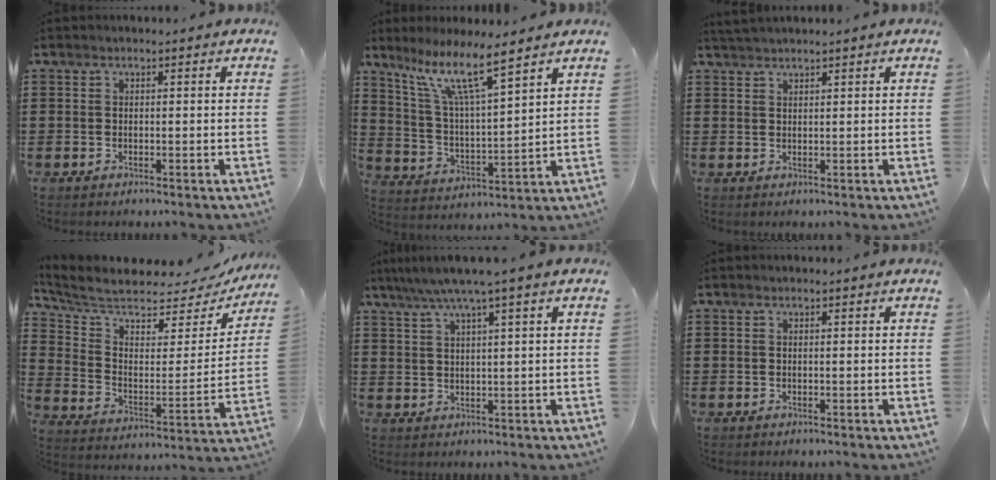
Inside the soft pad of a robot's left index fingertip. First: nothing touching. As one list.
[{"total": 9.9, "force": [7.4, 0.9, 6.4], "torque": [-0.146, -0.032, 0.130]}, {"total": 1.6, "force": [1.6, -0.2, 0.3], "torque": [-0.008, 0.000, 0.032]}, {"total": 6.5, "force": [5.4, 2.2, 2.8], "torque": [-0.084, -0.043, 0.092]}, {"total": 4.3, "force": [2.6, -0.5, 3.3], "torque": [-0.071, -0.004, 0.042]}, {"total": 0.0}]